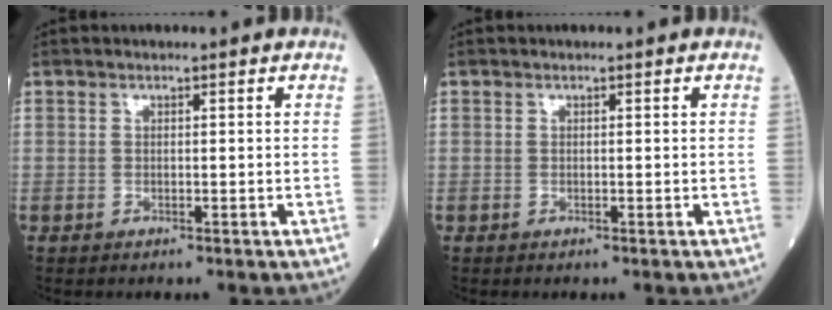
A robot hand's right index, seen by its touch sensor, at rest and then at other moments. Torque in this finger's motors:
{"motor_torque": [0.00, 0.00, -0.01, -0.01]}